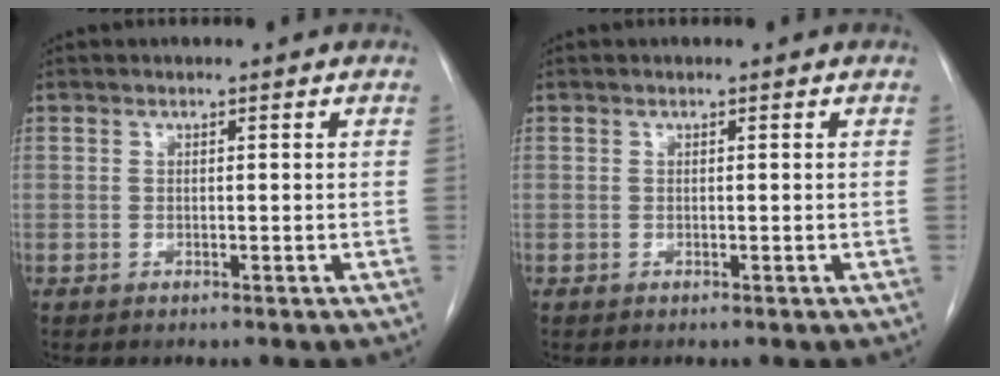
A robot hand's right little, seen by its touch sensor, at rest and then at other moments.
{"total": 0.0}